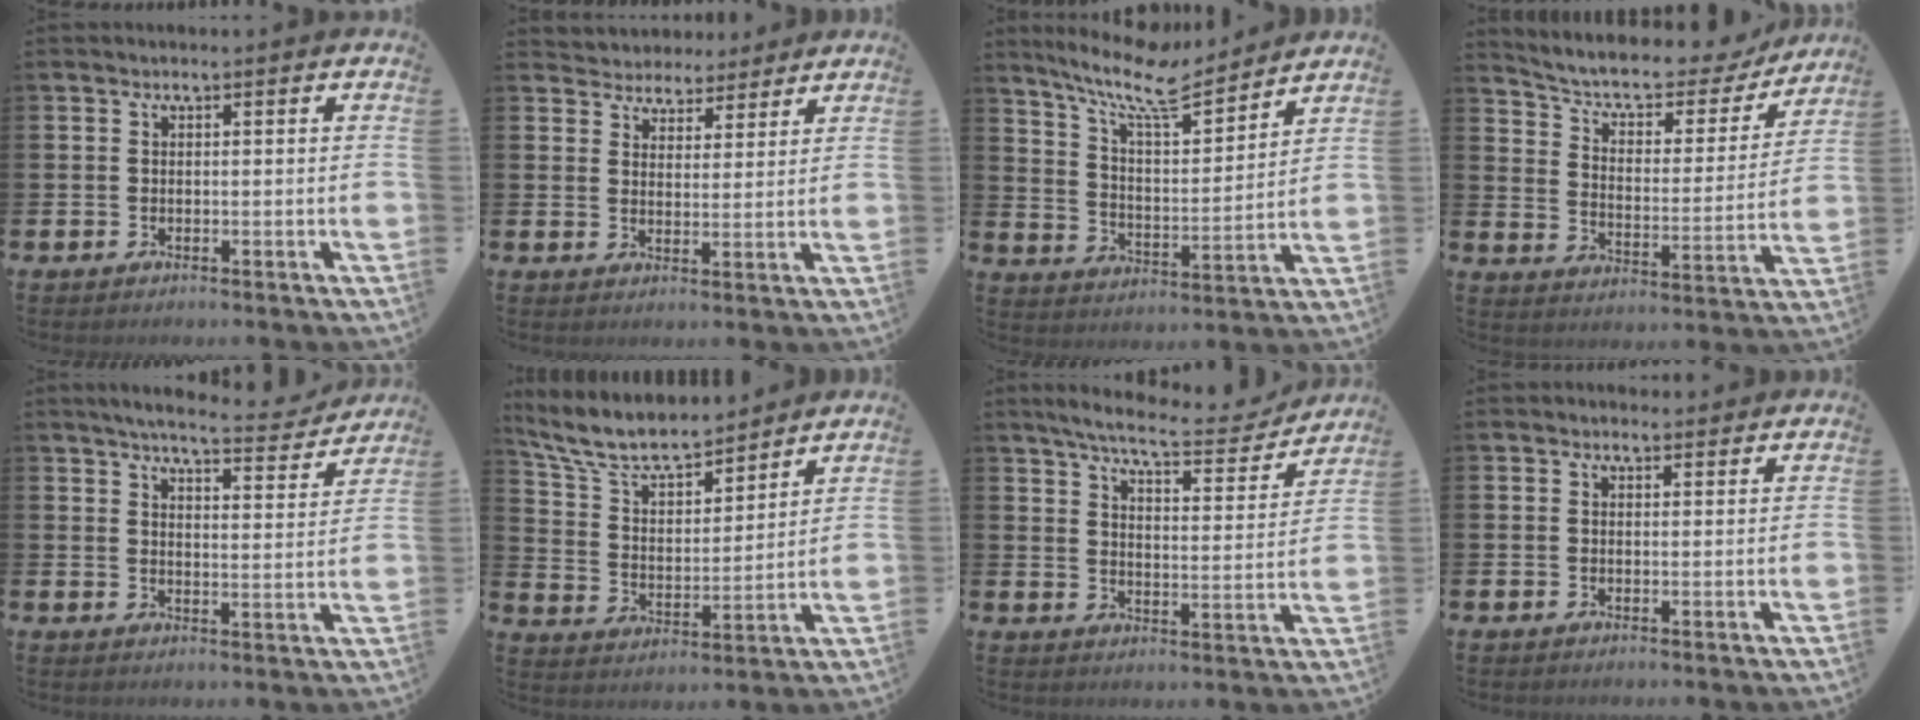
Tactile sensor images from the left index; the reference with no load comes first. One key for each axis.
{"total": 4.2, "fx": 3.8, "fy": 1.6, "fz": -0.7, "tx": -0.004, "ty": -0.025, "tz": 0.066}
{"total": 10.9, "fx": 9.5, "fy": 2.1, "fz": 4.9, "tx": -0.118, "ty": -0.060, "tz": 0.165}
{"total": 7.0, "fx": 6.0, "fy": 2.7, "fz": 2.3, "tx": -0.073, "ty": -0.045, "tz": 0.098}
{"total": 6.1, "fx": 5.7, "fy": 0.7, "fz": 2.0, "tx": -0.047, "ty": -0.034, "tz": 0.095}
{"total": 9.2, "fx": 8.2, "fy": 2.6, "fz": 3.3, "tx": -0.105, "ty": -0.050, "tz": 0.145}
{"total": 7.7, "fx": 7.1, "fy": 0.7, "fz": 2.8, "tx": -0.069, "ty": -0.047, "tz": 0.118}
{"total": 1.5, "fx": 1.4, "fy": 0.6, "fz": 0.1, "tx": 0.005, "ty": 0.002, "tz": 0.024}